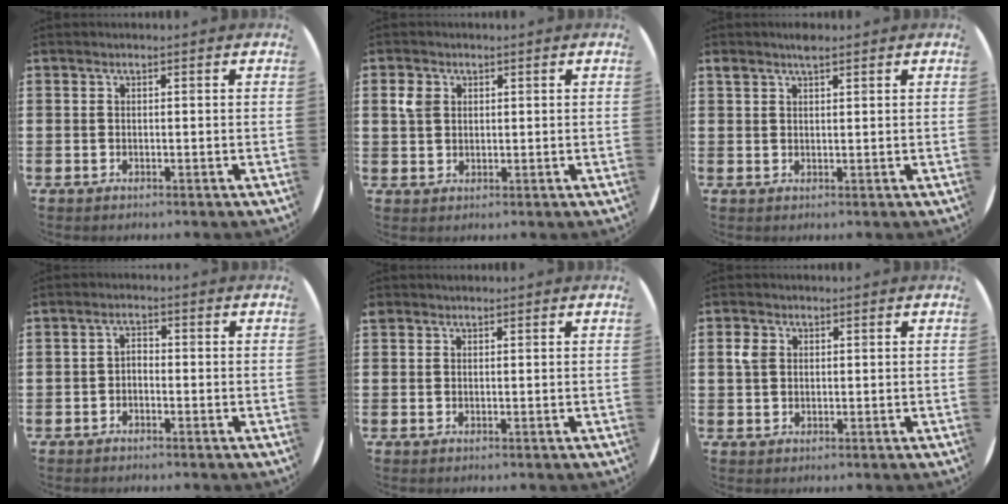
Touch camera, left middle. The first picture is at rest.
{"total": 2.8, "force": [1.4, 2.1, 1.0], "torque": [-0.018, 0.004, 0.026]}
{"total": 2.1, "force": [1.8, 0.6, 1.0], "torque": [-0.021, 0.004, 0.032]}
{"total": 1.1, "force": [-0.8, 0.5, 0.6], "torque": [-0.015, 0.002, -0.017]}
{"total": 0.8, "force": [0.7, 0.3, -0.1], "torque": [0.003, 0.004, 0.013]}
{"total": 2.2, "force": [1.0, 1.7, 1.0], "torque": [-0.016, 0.004, 0.017]}